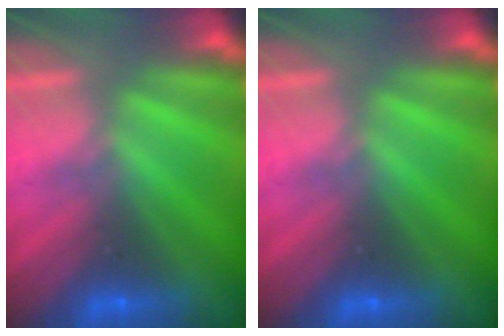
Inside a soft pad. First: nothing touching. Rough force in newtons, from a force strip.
{"total": 0.0}